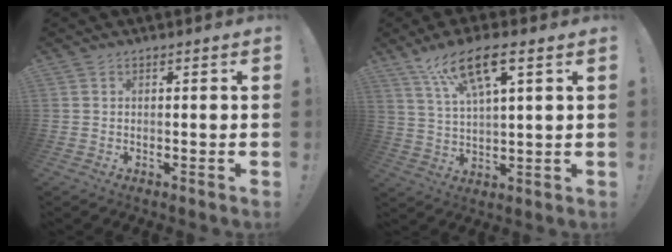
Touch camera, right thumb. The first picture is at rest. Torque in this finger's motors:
{"motor_torque": [1.34, 1.43, 0.17, 0.18, 0.10]}